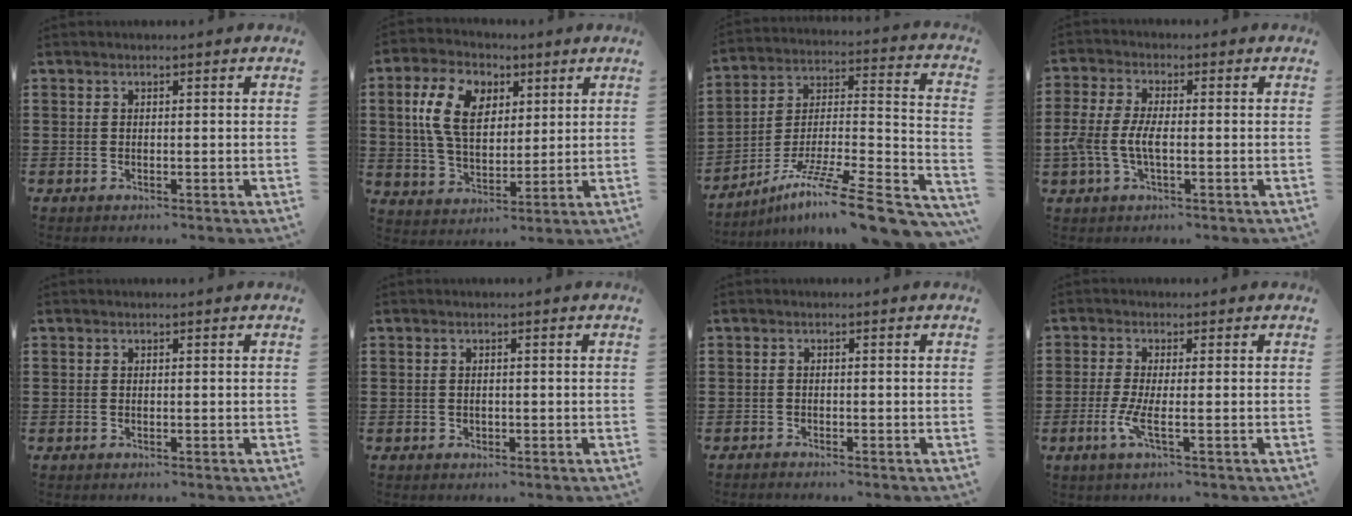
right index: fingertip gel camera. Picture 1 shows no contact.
{"total": 9.9, "force": [3.1, 6.4, 6.8], "torque": [-0.158, 0.015, 0.053]}
{"total": 12.7, "force": [-9.2, 1.1, 8.6], "torque": [-0.141, 0.009, -0.169]}
{"total": 5.0, "force": [-1.2, 2.3, 4.3], "torque": [-0.107, -0.004, -0.031]}
{"total": 0.0}
{"total": 0.5, "force": [0.0, 0.4, 0.3], "torque": [-0.005, 0.003, -0.001]}
{"total": 0.9, "force": [-0.9, -0.1, -0.1], "torque": [0.000, 0.000, -0.018]}
{"total": 4.1, "force": [-1.1, 0.4, 3.9], "torque": [-0.089, -0.012, -0.026]}